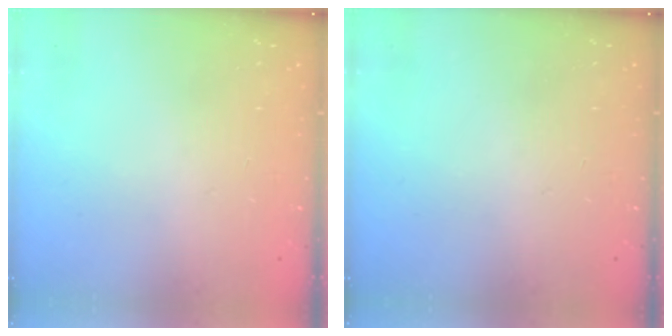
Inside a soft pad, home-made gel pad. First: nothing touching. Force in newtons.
{"total": 0.0}